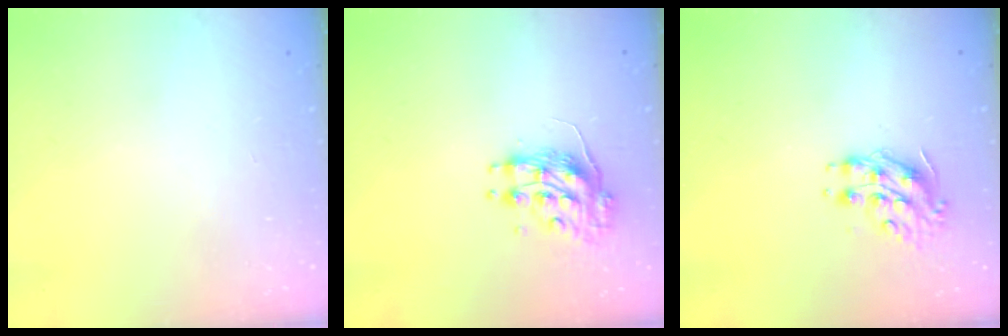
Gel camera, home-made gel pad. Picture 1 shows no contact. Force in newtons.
{"total": 8.8, "press": 8.8, "slide": 0.0}
{"total": 8.4, "press": 8.4, "slide": 0.5}